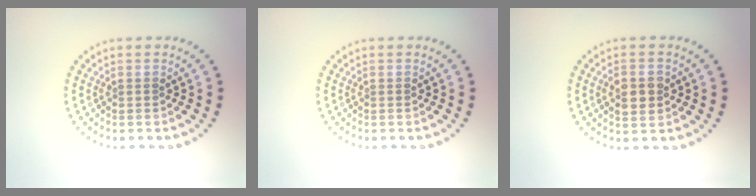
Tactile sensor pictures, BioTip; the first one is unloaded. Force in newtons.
{"total": 0.0}
{"total": 2.8, "press": 2.8, "slide": 0.2}